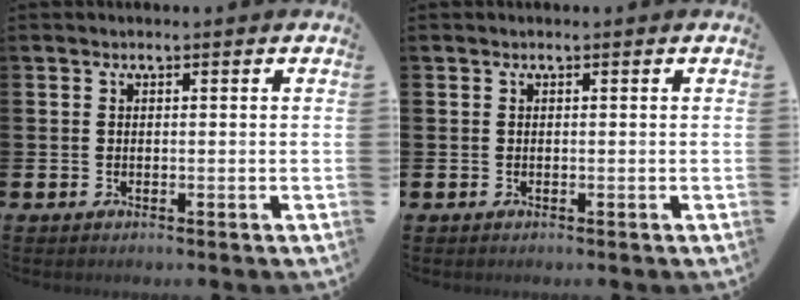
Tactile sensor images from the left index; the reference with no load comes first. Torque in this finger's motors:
{"motor_torque": [0.00, 0.00, 0.00, 0.00]}